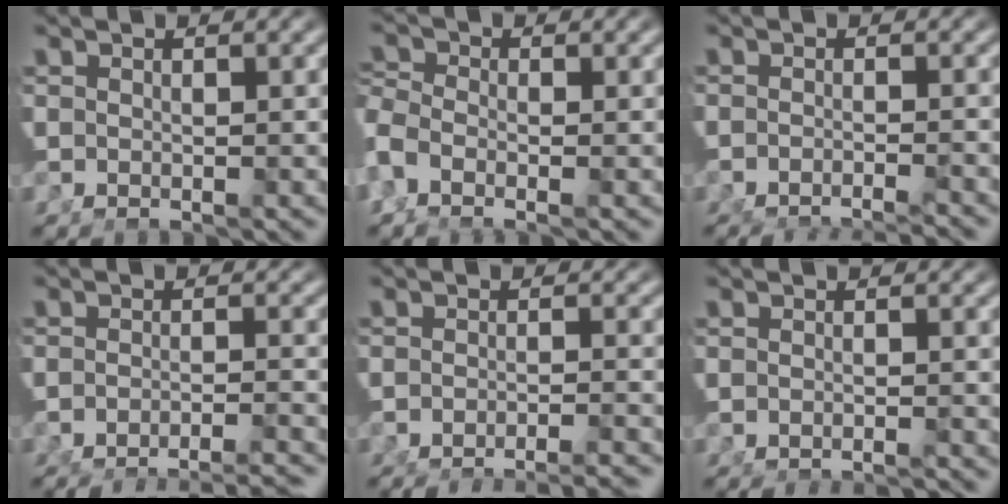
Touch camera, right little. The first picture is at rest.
{"total": 2.2, "force": [-0.9, 1.3, 1.5], "torque": [-0.047, -0.010, -0.013]}
{"total": 7.4, "force": [-6.9, 2.3, 1.7], "torque": [-0.015, -0.013, -0.104]}
{"total": 10.2, "force": [-9.6, 2.5, 2.1], "torque": [-0.013, -0.019, -0.144]}
{"total": 8.0, "force": [-7.6, 1.5, 1.7], "torque": [-0.007, -0.013, -0.115]}
{"total": 3.7, "force": [-3.6, 0.5, 0.6], "torque": [0.001, -0.007, -0.053]}